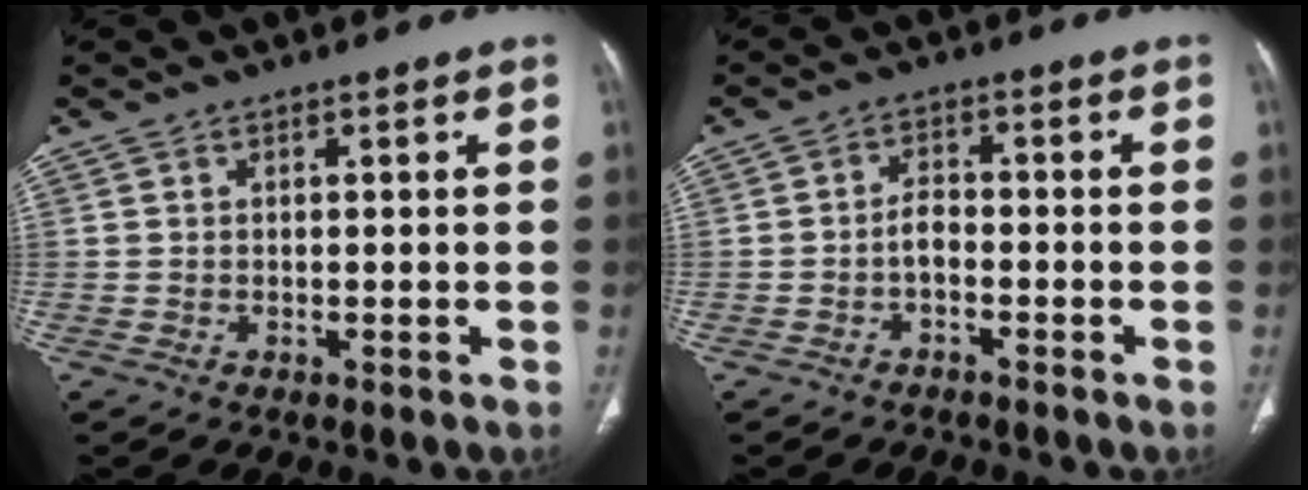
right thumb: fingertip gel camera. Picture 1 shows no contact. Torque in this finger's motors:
{"motor_torque": [0.76, 0.43, 0.13, -0.66, 0.10]}